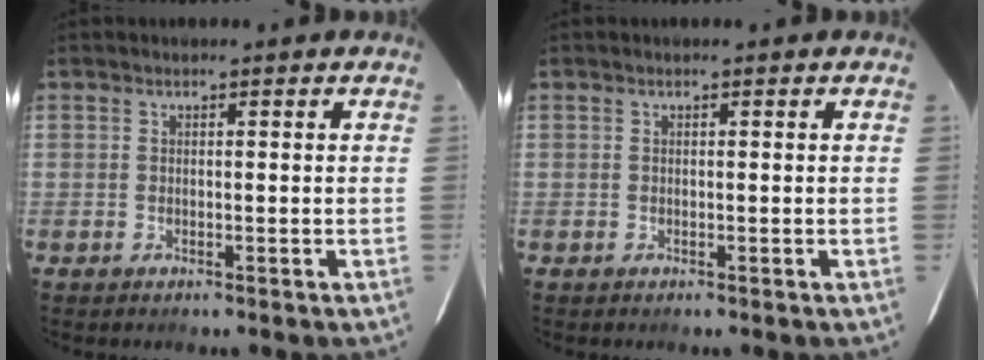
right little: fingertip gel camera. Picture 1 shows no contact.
{"total": 0.0}